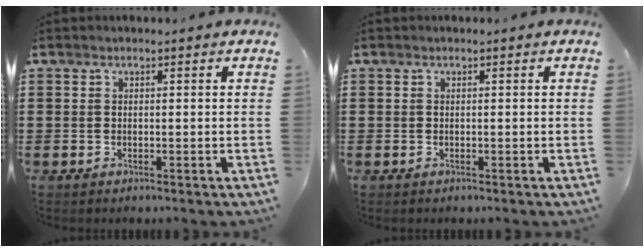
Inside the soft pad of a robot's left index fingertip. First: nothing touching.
{"total": 0.0}